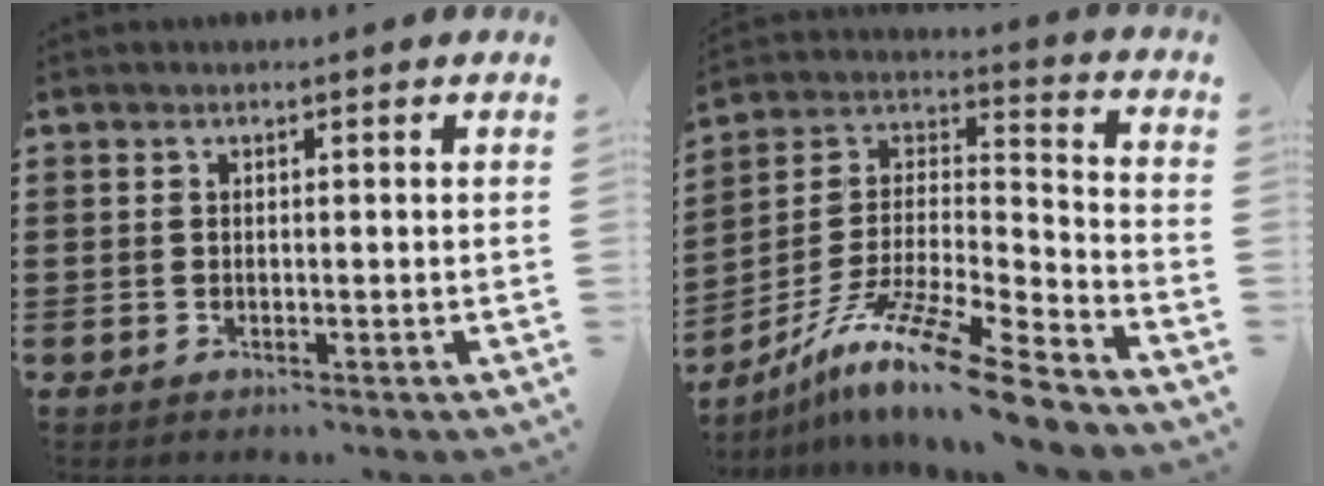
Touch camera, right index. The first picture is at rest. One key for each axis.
{"total": 14.0, "fx": -11.0, "fy": 0.5, "fz": 8.5, "tx": -0.154, "ty": 0.018, "tz": -0.210}